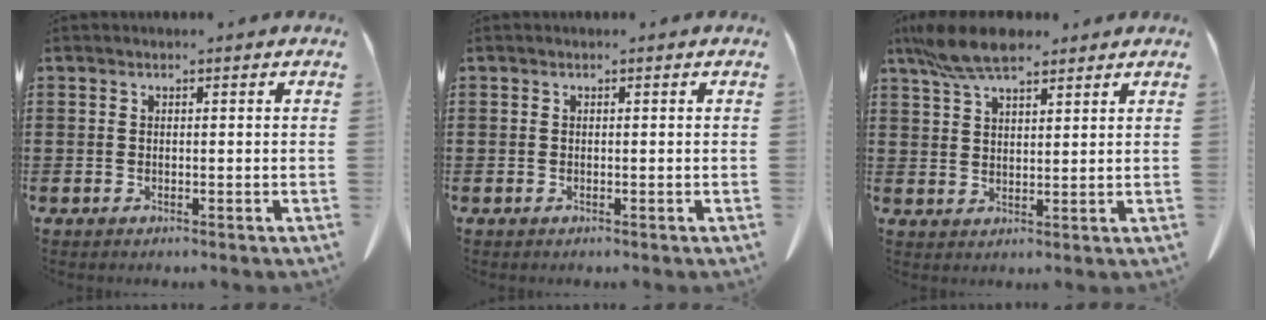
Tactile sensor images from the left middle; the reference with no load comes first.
{"total": 0.0}
{"total": 7.7, "force": [6.1, 2.1, 4.3], "torque": [-0.099, -0.007, 0.114]}